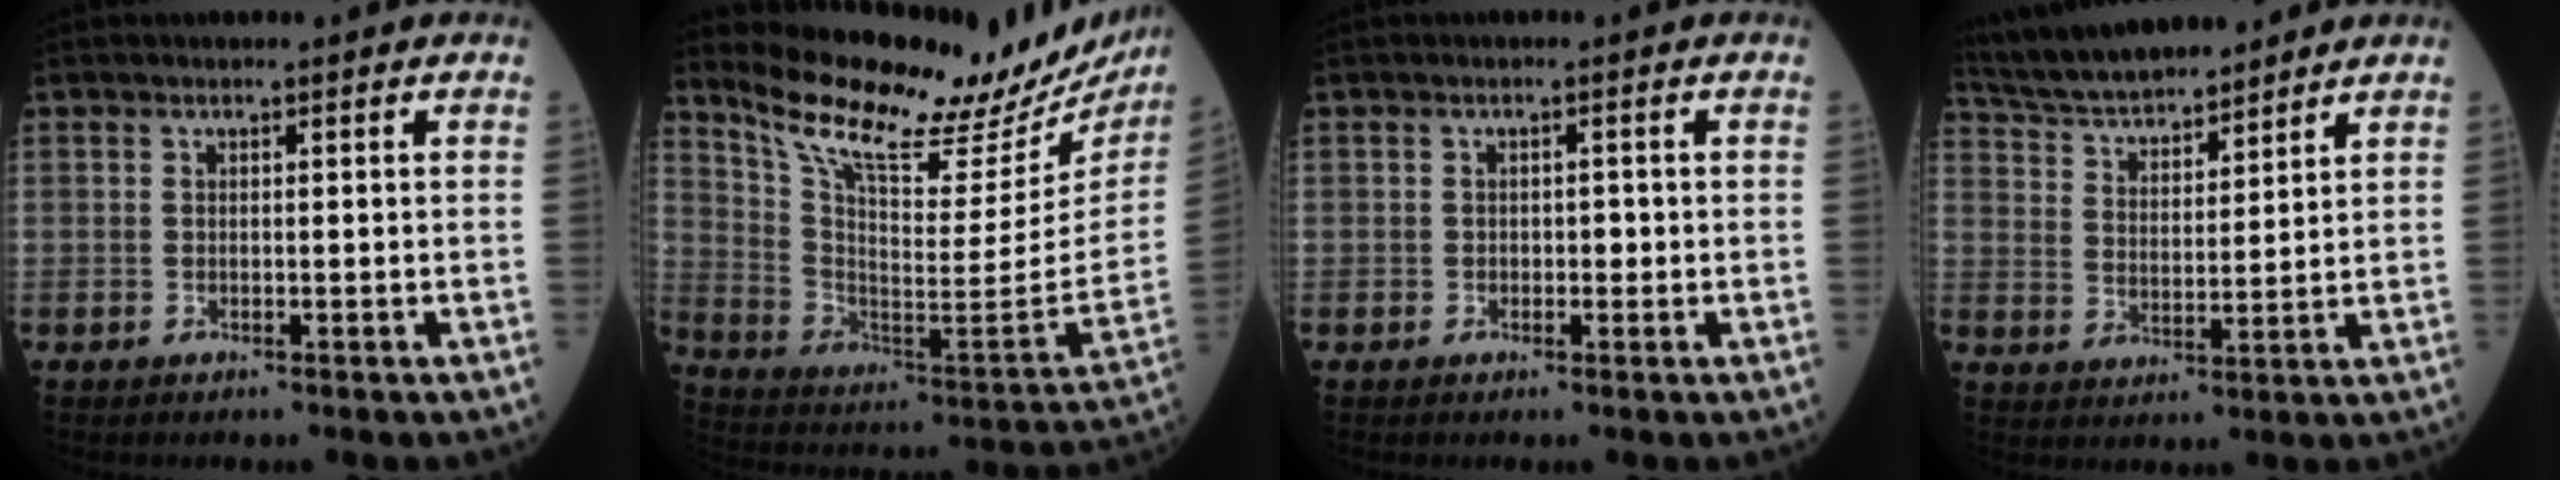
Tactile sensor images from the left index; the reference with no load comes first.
{"total": 26.7, "force": [23.0, 6.2, 12.1], "torque": [-0.200, -0.060, 0.321]}
{"total": 1.4, "force": [-0.2, 0.9, 1.0], "torque": [-0.009, 0.004, -0.004]}
{"total": 14.2, "force": [12.9, 2.8, 5.2], "torque": [-0.099, 0.031, 0.230]}